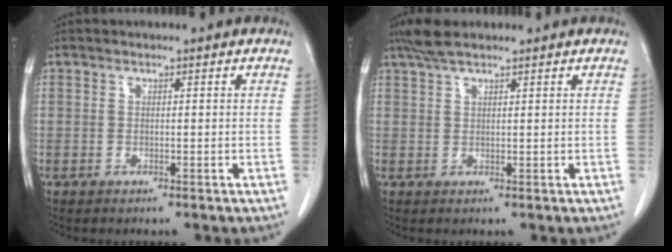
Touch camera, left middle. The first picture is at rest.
{"total": 4.0, "force": [3.2, 0.8, 2.3], "torque": [-0.052, 0.014, 0.062]}